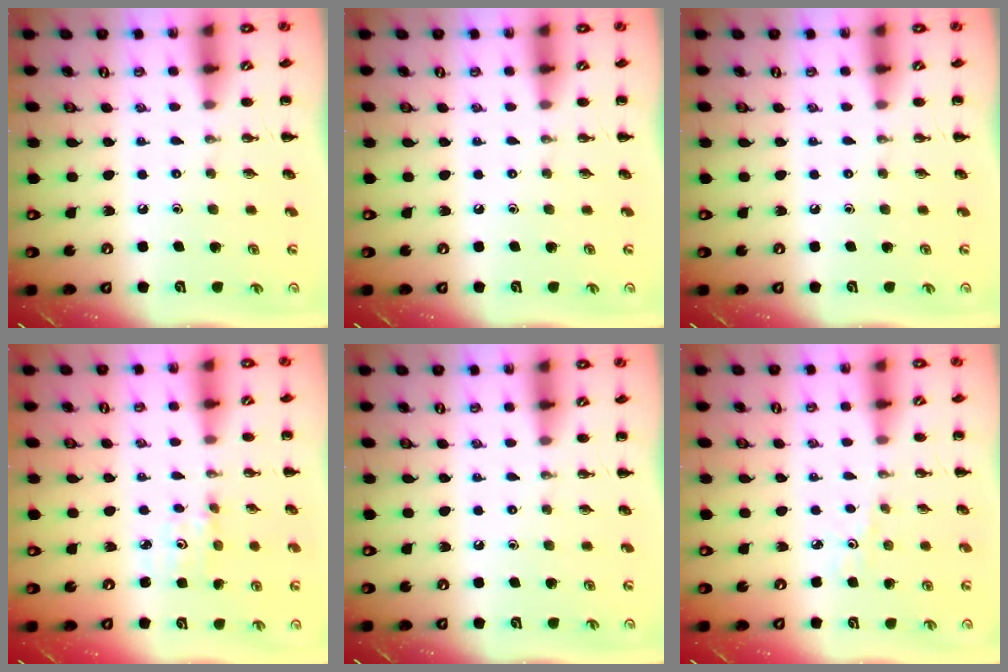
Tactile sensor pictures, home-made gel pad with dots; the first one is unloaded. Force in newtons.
{"total": 0.0}
{"total": 0.0}
{"total": 2.4, "press": 2.3, "slide": 0.8}
{"total": 0.0}
{"total": 2.2, "press": 2.1, "slide": 0.7}